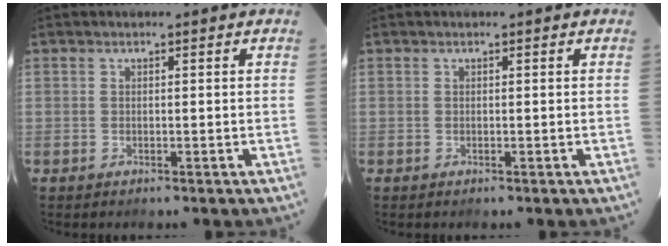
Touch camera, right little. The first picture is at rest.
{"total": 0.0}